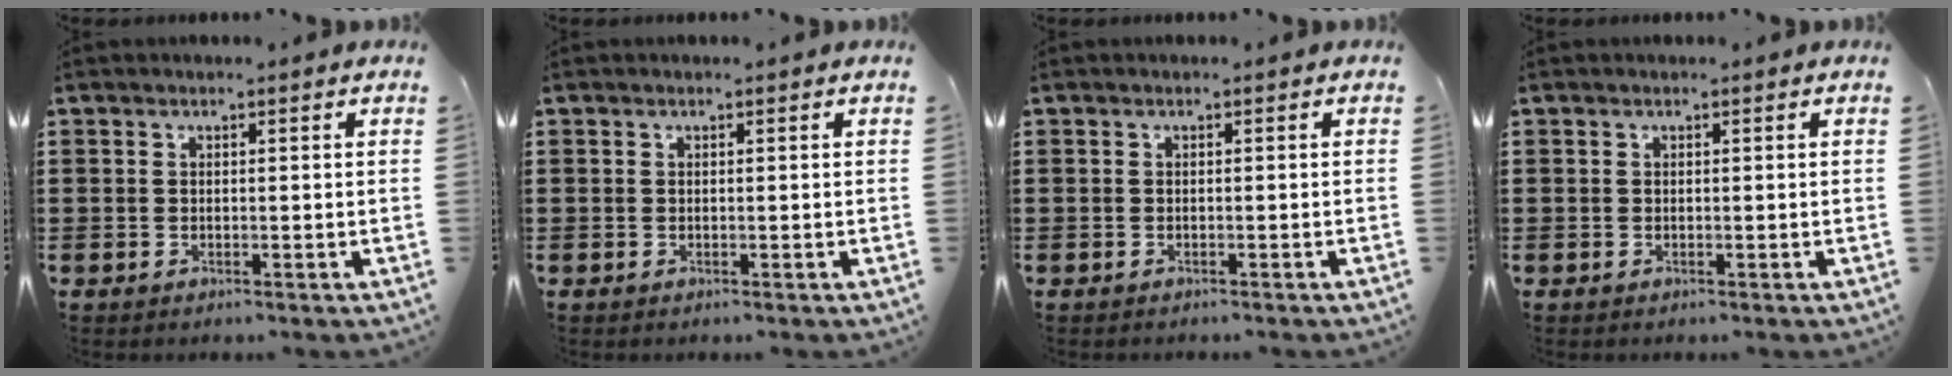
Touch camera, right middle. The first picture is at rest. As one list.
[{"total": 0.0}, {"total": 0.0}, {"total": 0.0}]